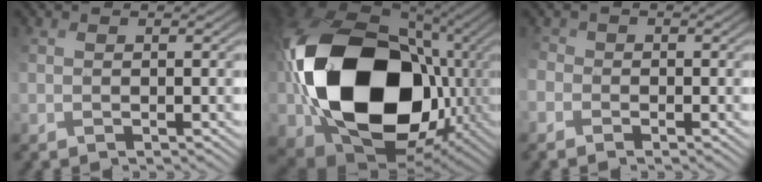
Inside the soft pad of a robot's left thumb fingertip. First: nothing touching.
{"total": 21.7, "force": [-0.1, 16.7, 13.9], "torque": [-0.331, -0.043, 0.036]}
{"total": 2.9, "force": [-1.7, 2.2, 0.8], "torque": [-0.023, -0.002, -0.034]}